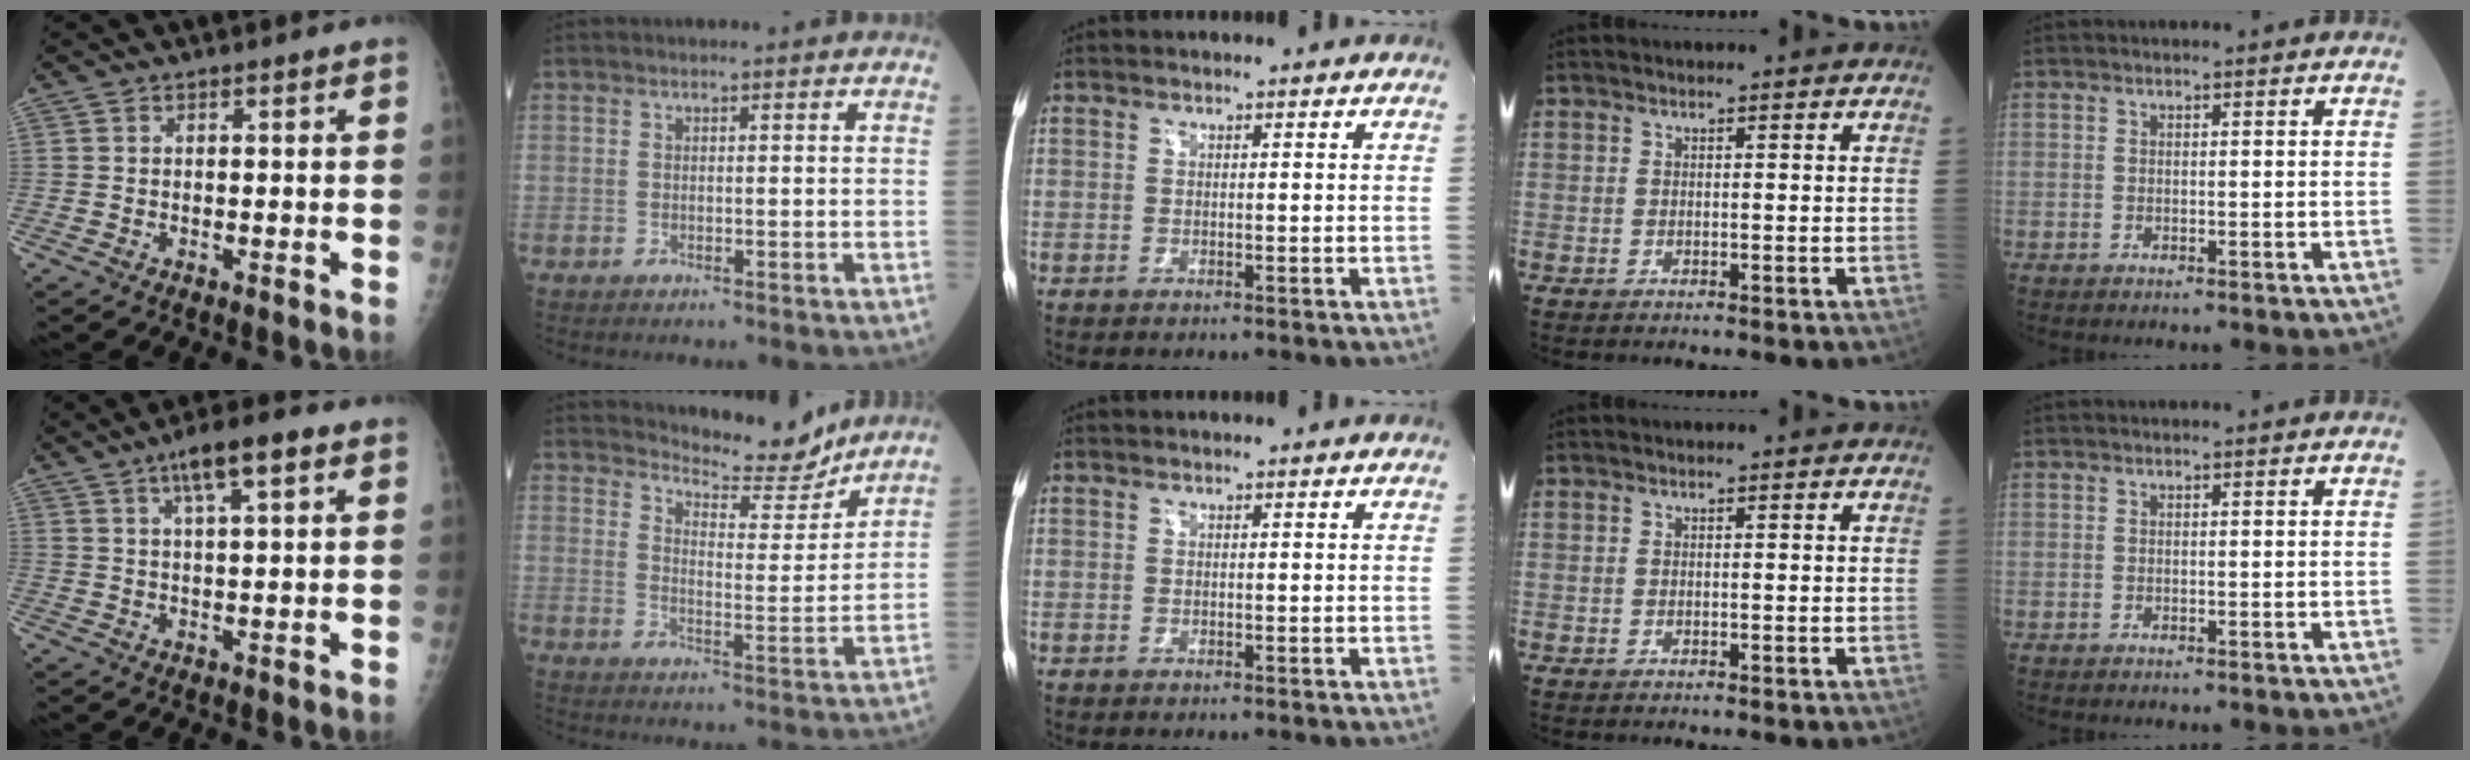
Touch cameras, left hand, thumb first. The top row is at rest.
{"thumb": {"total": 8.0, "force": [3.9, 2.0, 6.7], "torque": [-0.106, 0.002, 0.061]}, "index": {"total": 8.5, "force": [8.3, 1.2, 1.3], "torque": [-0.030, -0.020, 0.123]}}